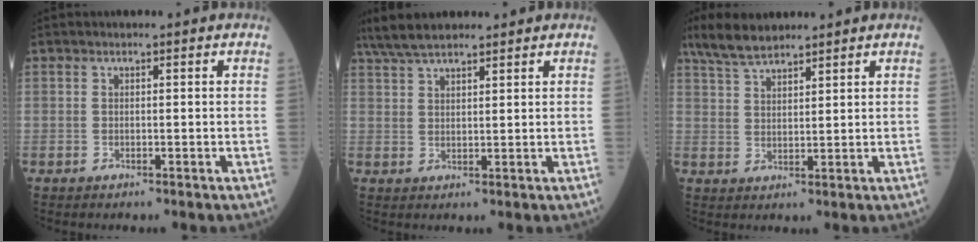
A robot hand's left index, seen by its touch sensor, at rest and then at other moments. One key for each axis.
{"total": 7.7, "fx": 6.5, "fy": 1.6, "fz": 3.8, "tx": -0.074, "ty": 0.030, "tz": 0.121}
{"total": 6.2, "fx": 5.3, "fy": 1.4, "fz": 2.9, "tx": -0.071, "ty": 0.014, "tz": 0.106}